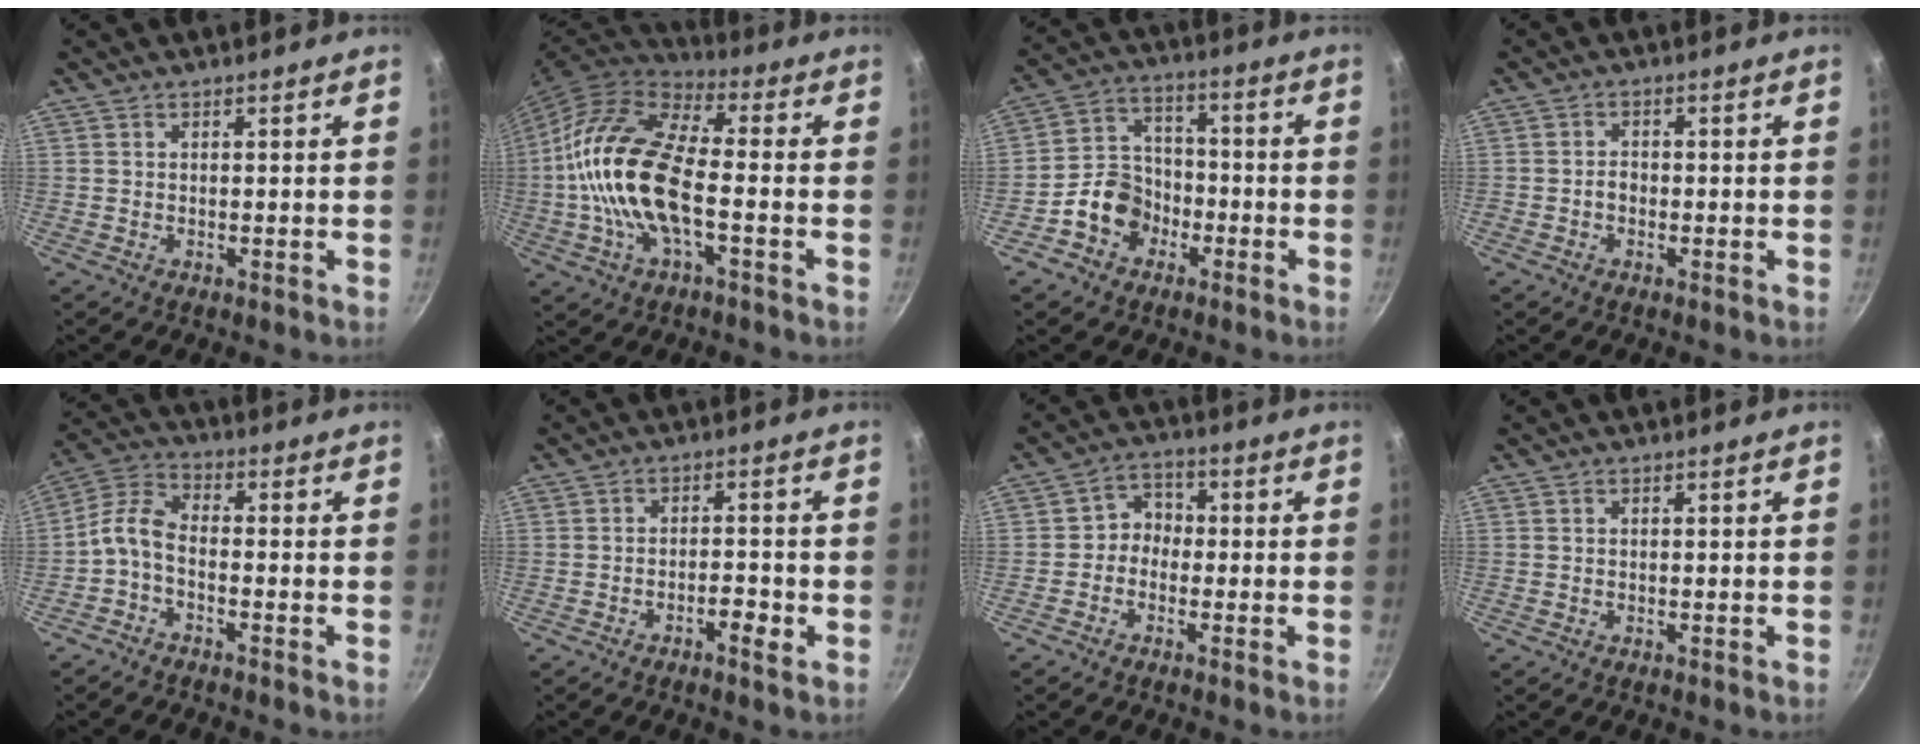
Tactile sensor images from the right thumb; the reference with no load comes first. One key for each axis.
{"total": 19.6, "fx": -2.5, "fy": 8.9, "fz": 17.3, "tx": -0.328, "ty": 0.032, "tz": -0.061}
{"total": 9.6, "fx": -4.2, "fy": 7.7, "fz": 3.8, "tx": -0.028, "ty": 0.052, "tz": -0.084}
{"total": 1.7, "fx": -0.6, "fy": 1.2, "fz": 0.9, "tx": -0.008, "ty": 0.013, "tz": -0.012}
{"total": 6.1, "fx": -2.6, "fy": 3.1, "fz": 4.6, "tx": -0.109, "ty": 0.036, "tz": -0.065}
{"total": 3.8, "fx": -1.8, "fy": 1.1, "fz": 3.1, "tx": -0.045, "ty": 0.018, "tz": -0.028}
{"total": 4.0, "fx": -1.2, "fy": 3.4, "fz": 1.7, "tx": -0.003, "ty": 0.024, "tz": -0.033}
{"total": 0.0}